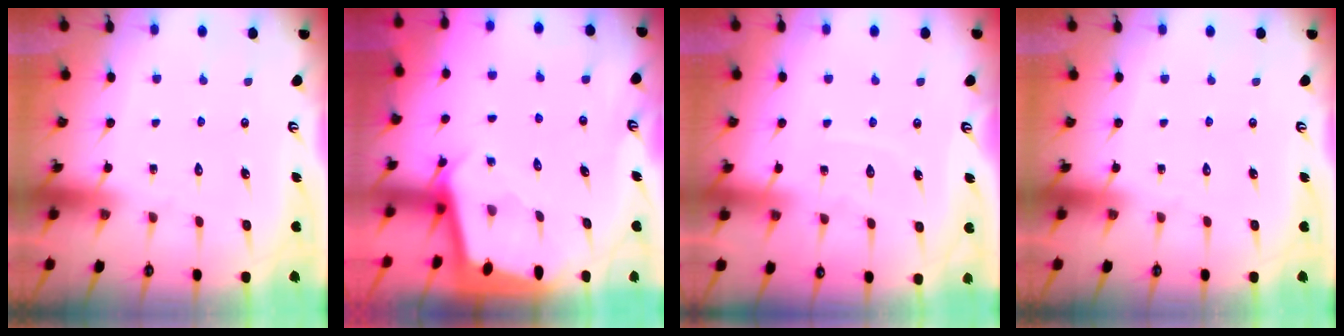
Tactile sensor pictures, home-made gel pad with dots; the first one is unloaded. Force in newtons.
{"total": 1.9, "press": 1.9, "slide": 0.1}
{"total": 5.2, "press": 5.2, "slide": 0.2}
{"total": 0.0}